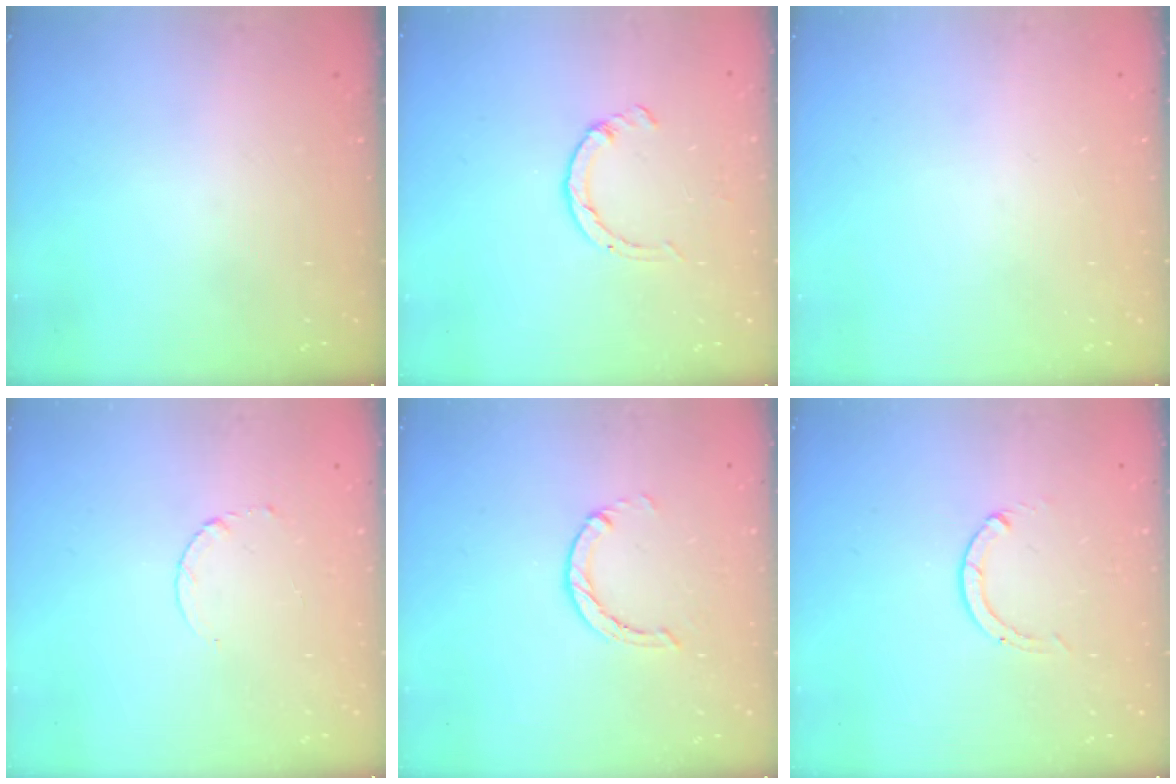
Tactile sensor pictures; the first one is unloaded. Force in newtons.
{"total": 2.6, "press": 2.6, "slide": 0.4}
{"total": 0.0}
{"total": 2.6, "press": 2.6, "slide": 0.3}
{"total": 1.2, "press": 1.2, "slide": 0.2}
{"total": 0.0}